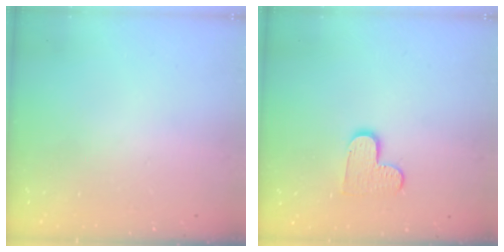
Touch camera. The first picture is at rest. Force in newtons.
{"total": 8.2, "press": 8.1, "slide": 0.2}